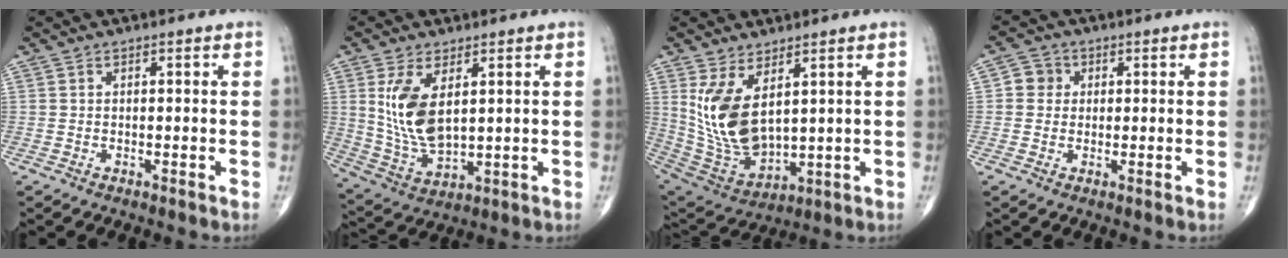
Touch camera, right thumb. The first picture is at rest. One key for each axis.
{"total": 11.4, "fx": 3.0, "fy": 5.6, "fz": 9.5, "tx": -0.183, "ty": -0.019, "tz": 0.074}
{"total": 13.6, "fx": 4.2, "fy": 6.8, "fz": 11.0, "tx": -0.209, "ty": -0.030, "tz": 0.107}
{"total": 3.5, "fx": 0.6, "fy": 3.4, "fz": 1.0, "tx": 0.006, "ty": 0.005, "tz": 0.003}